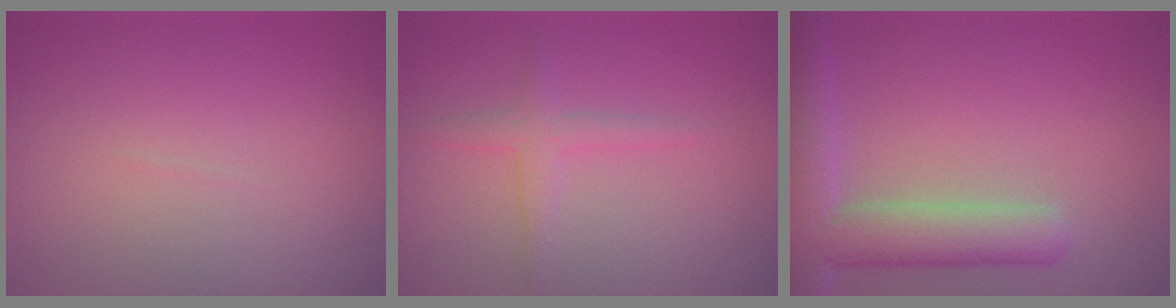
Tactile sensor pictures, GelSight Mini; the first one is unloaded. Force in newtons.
{"total": 1.7, "press": 1.7, "slide": 0.1}
{"total": 7.3, "press": 7.2, "slide": 0.8}